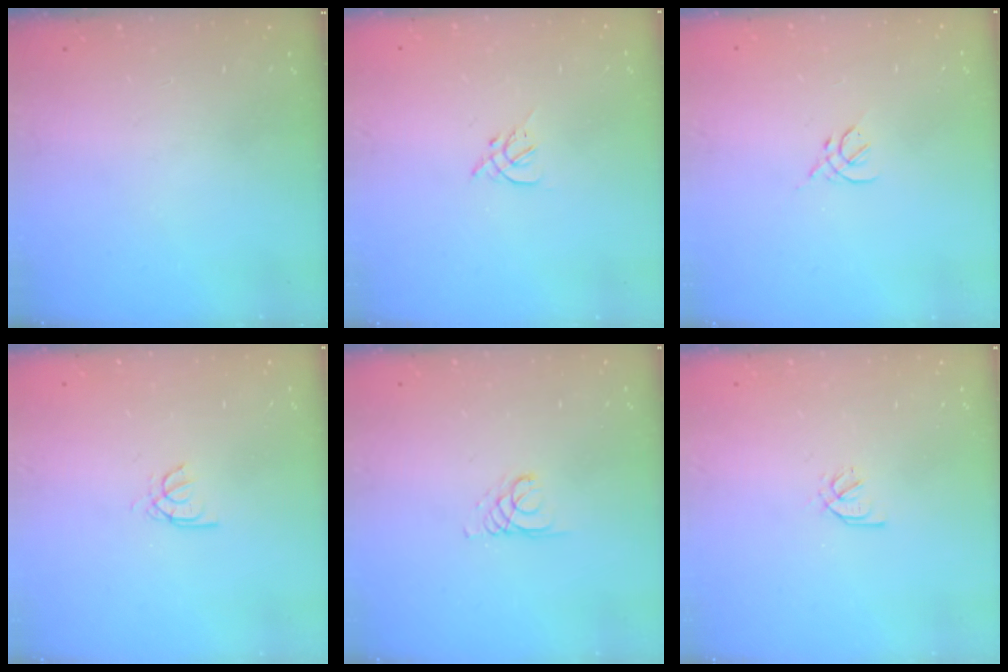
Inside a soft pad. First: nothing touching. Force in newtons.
{"total": 2.7, "press": 2.6, "slide": 0.7}
{"total": 2.7, "press": 2.6, "slide": 0.8}
{"total": 2.4, "press": 2.4, "slide": 0.3}
{"total": 2.1, "press": 2.1, "slide": 0.2}
{"total": 1.8, "press": 1.8, "slide": 0.4}